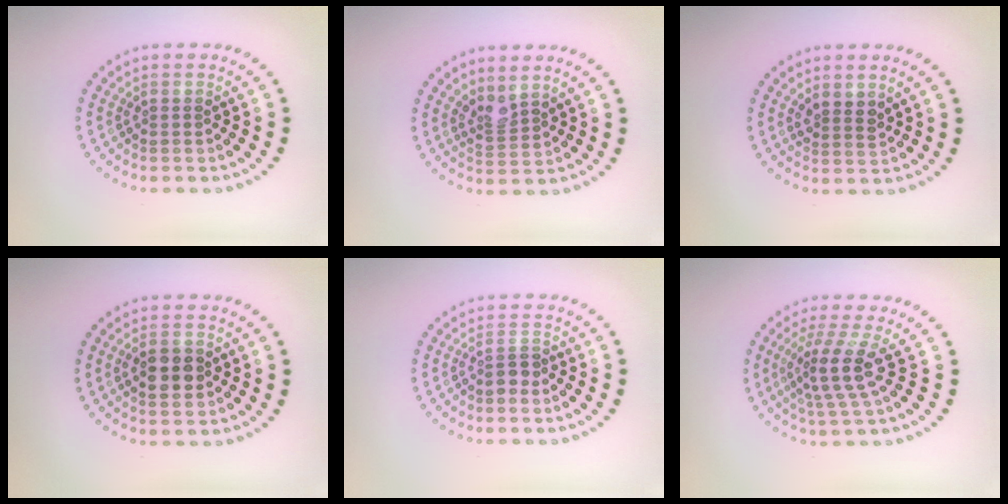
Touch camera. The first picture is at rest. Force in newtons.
{"total": 2.0, "press": 1.5, "slide": 1.3}
{"total": 1.7, "press": 1.5, "slide": 0.9}
{"total": 3.3, "press": 3.3, "slide": 0.3}
{"total": 1.6, "press": 1.3, "slide": 1.1}
{"total": 3.8, "press": 2.9, "slide": 2.4}